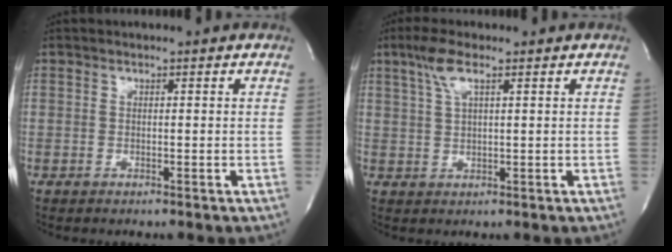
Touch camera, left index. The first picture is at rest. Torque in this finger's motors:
{"motor_torque": [0.13, -0.02, 0.00, 0.00]}